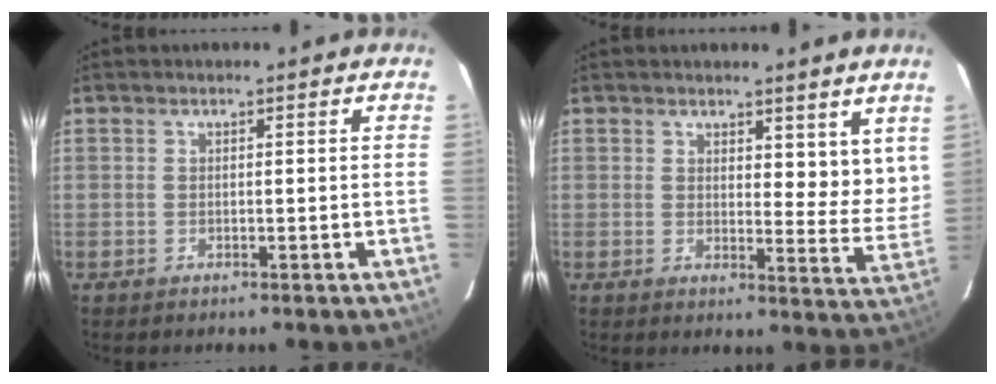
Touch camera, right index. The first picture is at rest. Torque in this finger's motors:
{"motor_torque": [0.08, 0.05, 0.03, 0.01]}